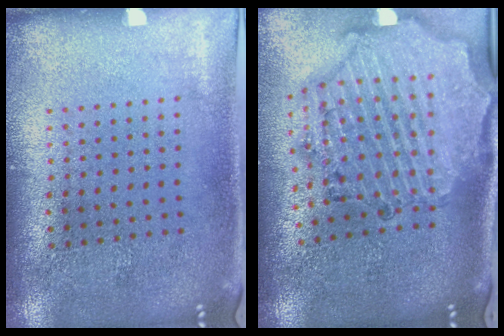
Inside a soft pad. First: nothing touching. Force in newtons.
{"total": 2.4, "press": 2.3, "slide": 0.7}